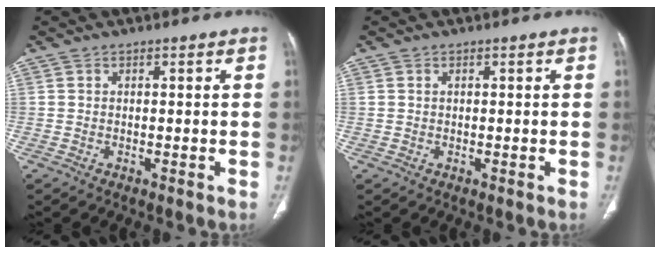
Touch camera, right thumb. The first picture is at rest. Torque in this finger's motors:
{"motor_torque": [-0.32, -0.39, -0.47, 0.27, -0.07]}